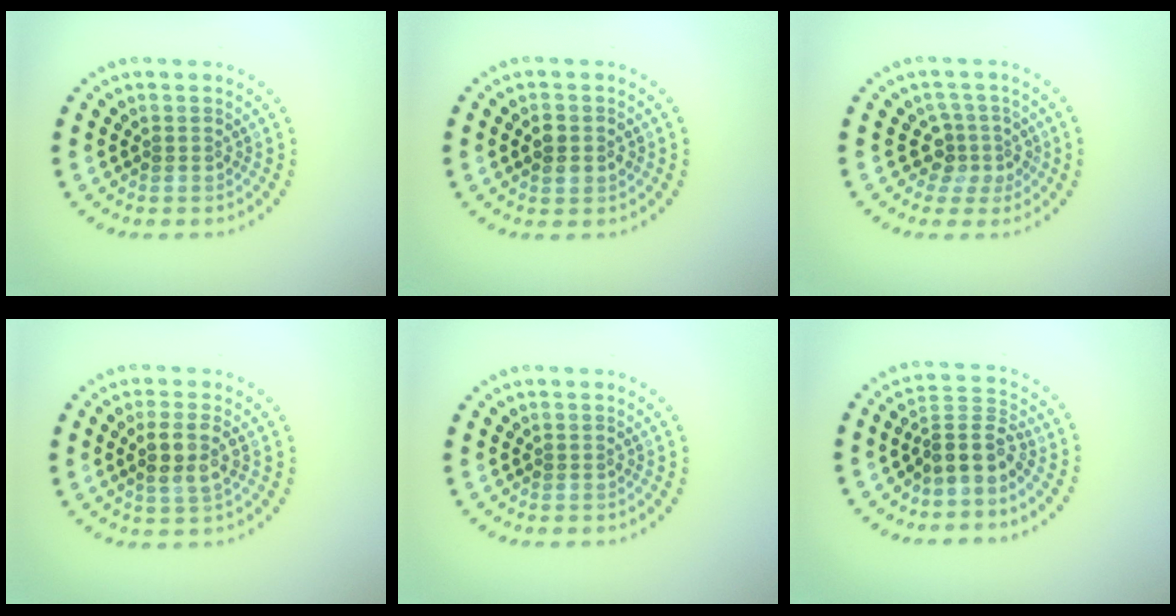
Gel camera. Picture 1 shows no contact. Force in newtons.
{"total": 2.5, "press": 2.5, "slide": 0.1}
{"total": 2.5, "press": 1.9, "slide": 1.7}
{"total": 2.8, "press": 2.6, "slide": 1.2}
{"total": 0.0}
{"total": 3.3, "press": 2.6, "slide": 2.1}